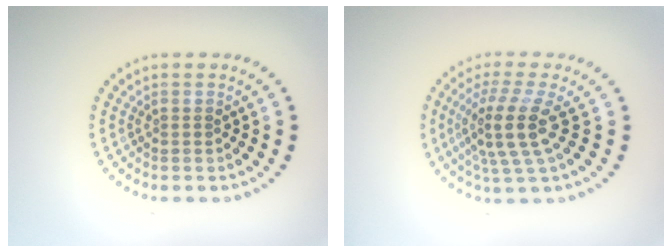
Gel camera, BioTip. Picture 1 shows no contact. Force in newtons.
{"total": 4.4, "press": 3.2, "slide": 3.0}